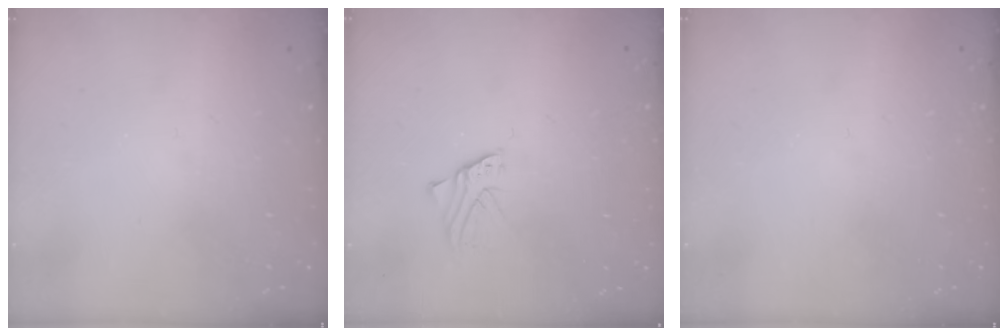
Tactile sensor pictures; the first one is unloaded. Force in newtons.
{"total": 2.2, "press": 2.2, "slide": 0.2}
{"total": 0.0}